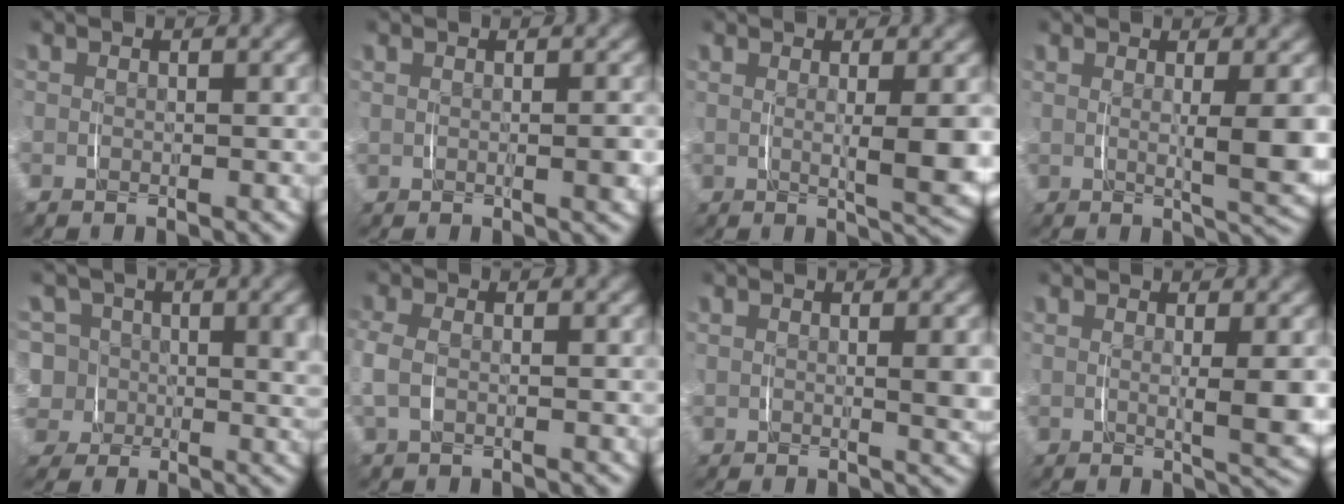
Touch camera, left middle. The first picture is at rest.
{"total": 1.3, "force": [0.3, 0.6, 1.2], "torque": [-0.017, 0.004, 0.003]}
{"total": 4.6, "force": [1.0, 1.3, 4.3], "torque": [-0.058, -0.003, 0.016]}
{"total": 5.1, "force": [1.1, 1.5, 4.8], "torque": [-0.060, -0.003, 0.019]}
{"total": 10.1, "force": [-1.2, 9.2, 3.8], "torque": [-0.107, -0.040, -0.019]}
{"total": 2.7, "force": [0.0, 1.7, 2.1], "torque": [-0.068, -0.003, 0.003]}
{"total": 2.3, "force": [0.8, 0.6, 2.0], "torque": [-0.025, -0.002, 0.012]}
{"total": 4.1, "force": [1.0, 1.2, 3.8], "torque": [-0.052, -0.003, 0.016]}